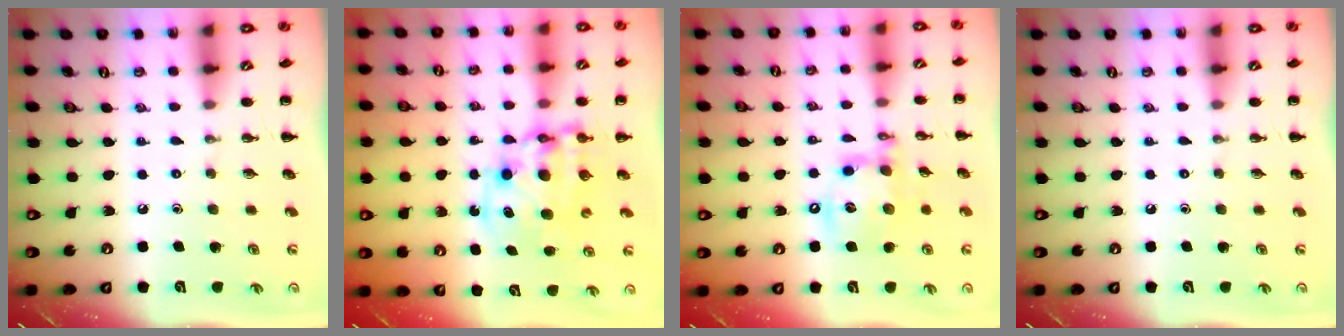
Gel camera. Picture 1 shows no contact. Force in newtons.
{"total": 10.7, "press": 10.3, "slide": 2.9}
{"total": 14.6, "press": 14.3, "slide": 2.9}
{"total": 0.0}